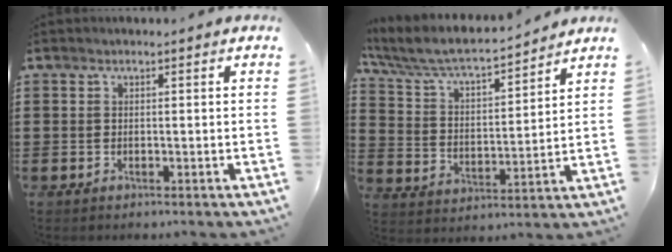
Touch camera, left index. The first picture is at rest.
{"total": 6.0, "force": [5.3, 0.8, 2.6], "torque": [-0.073, -0.036, 0.084]}